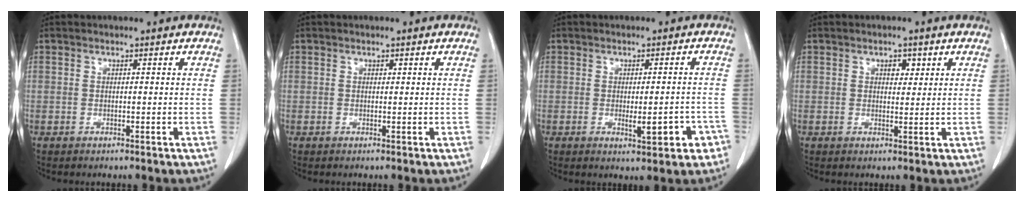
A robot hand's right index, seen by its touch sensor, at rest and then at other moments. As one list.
[{"total": 0.0}, {"total": 5.2, "force": [-2.1, 1.5, 4.5], "torque": [-0.049, 0.004, -0.022]}, {"total": 2.0, "force": [0.9, 1.2, 1.3], "torque": [-0.014, 0.000, 0.013]}]